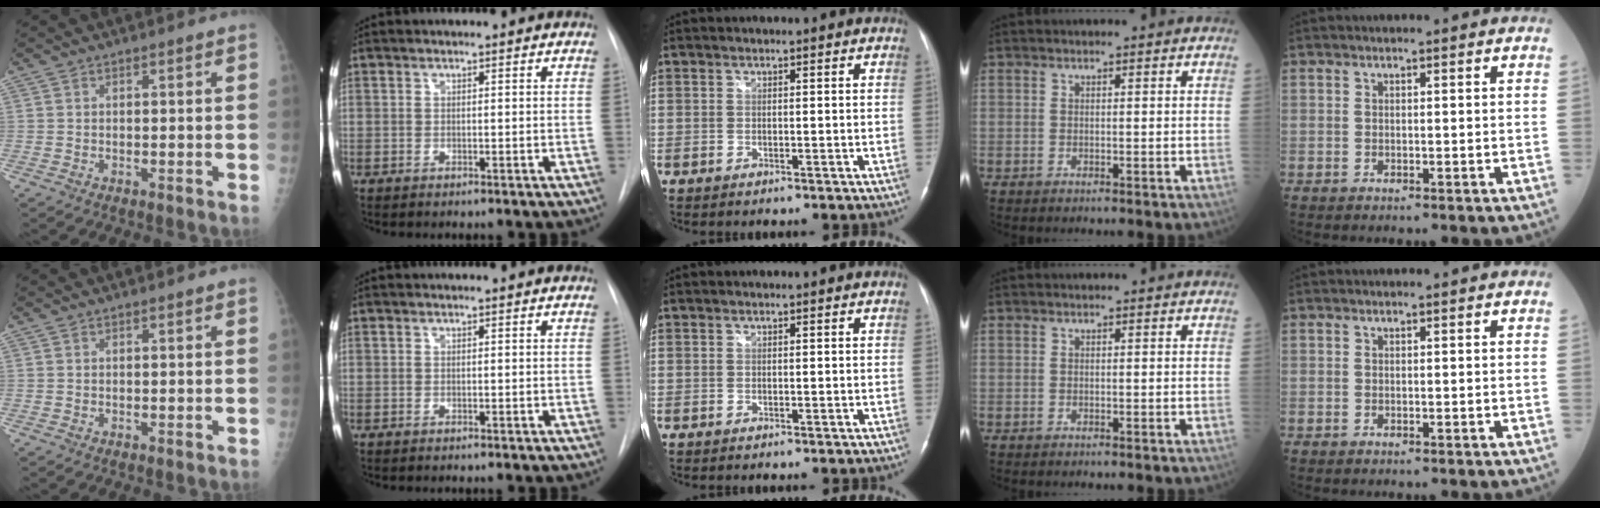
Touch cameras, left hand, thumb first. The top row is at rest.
{}